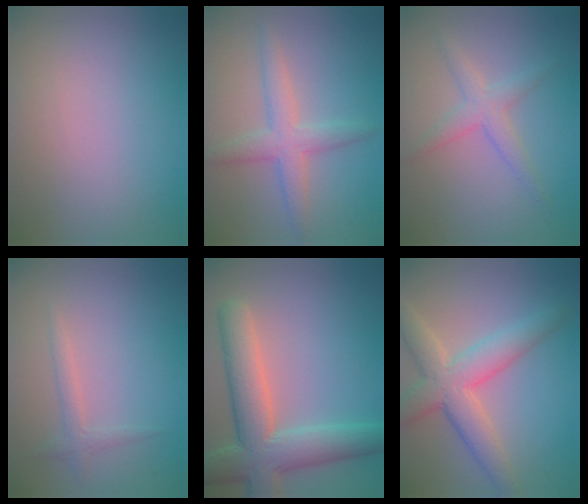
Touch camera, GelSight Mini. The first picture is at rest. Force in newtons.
{"total": 3.5, "press": 3.5, "slide": 0.1}
{"total": 2.5, "press": 2.5, "slide": 0.1}
{"total": 1.4, "press": 1.4, "slide": 0.1}
{"total": 8.0, "press": 8.0, "slide": 0.5}
{"total": 6.0, "press": 6.0, "slide": 0.5}